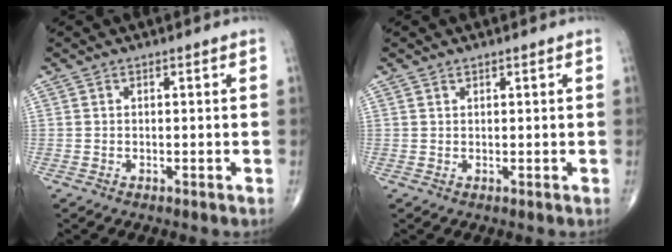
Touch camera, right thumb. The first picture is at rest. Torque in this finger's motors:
{"motor_torque": [-0.39, 0.20, -0.23, -0.14, 0.02]}